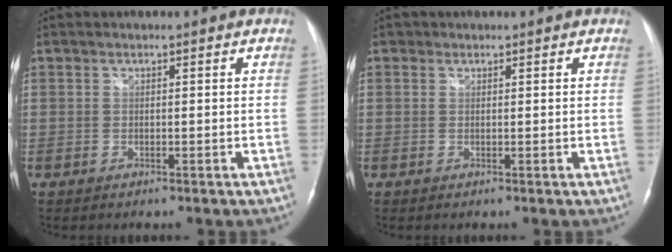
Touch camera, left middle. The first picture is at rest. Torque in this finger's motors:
{"motor_torque": [-0.11, -0.01, -0.09, -0.01]}